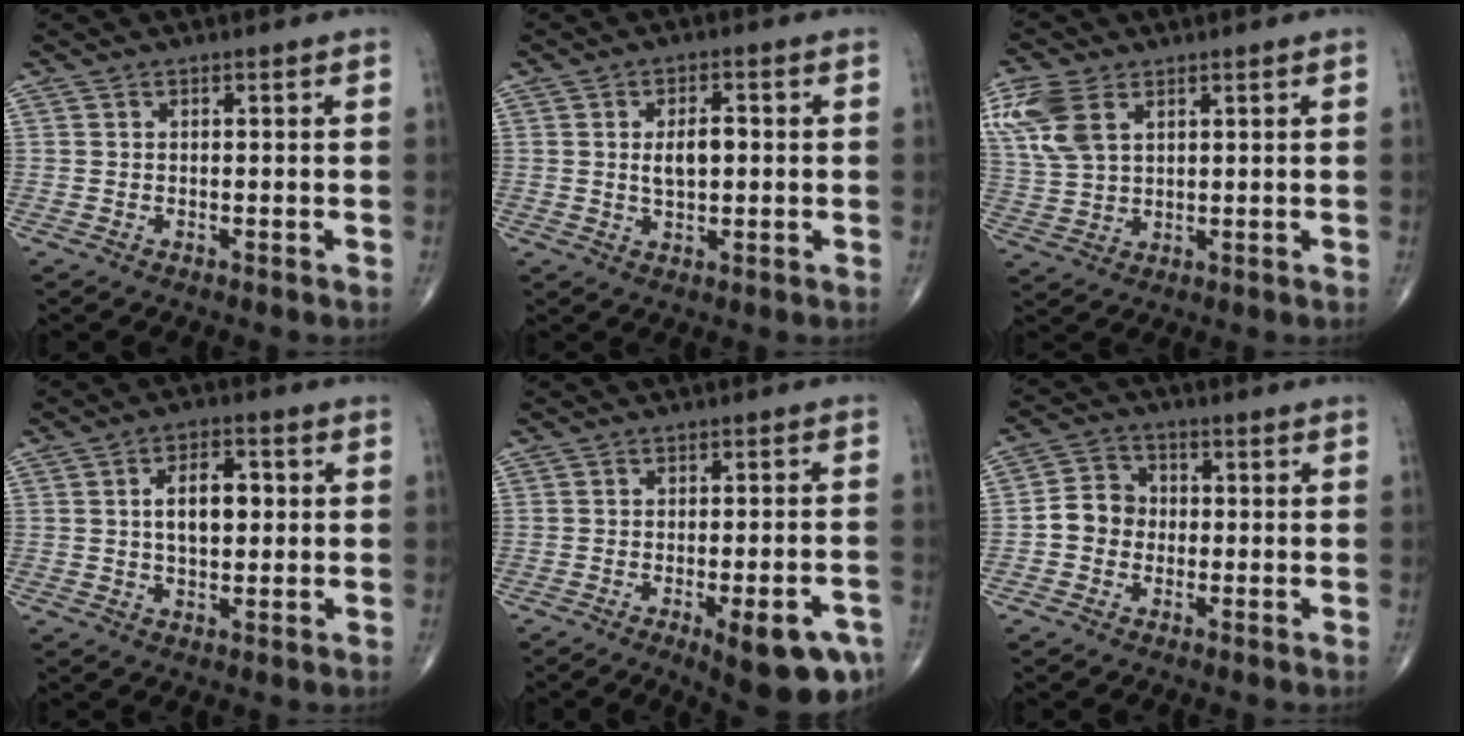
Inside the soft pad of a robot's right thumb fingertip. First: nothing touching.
{"total": 5.2, "force": [0.4, 2.7, 4.5], "torque": [-0.072, 0.002, 0.009]}
{"total": 10.1, "force": [4.4, 5.9, 6.9], "torque": [-0.164, -0.001, 0.095]}
{"total": 7.9, "force": [1.1, 4.4, 6.5], "torque": [-0.089, 0.008, 0.016]}
{"total": 12.2, "force": [-5.9, 3.5, 10.1], "torque": [-0.107, 0.019, -0.069]}
{"total": 6.2, "force": [-0.9, 5.6, 2.7], "torque": [-0.026, 0.021, -0.030]}